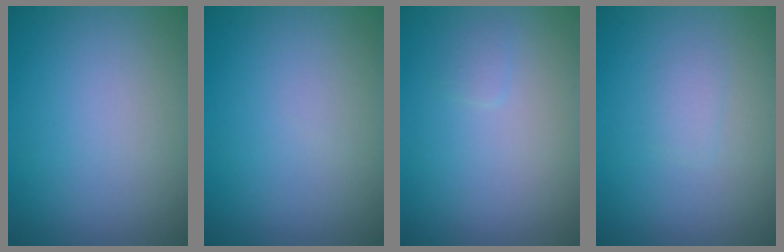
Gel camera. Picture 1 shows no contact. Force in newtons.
{"total": 0.0}
{"total": 0.6, "press": 0.6, "slide": 0.1}
{"total": 0.9, "press": 0.9, "slide": 0.0}